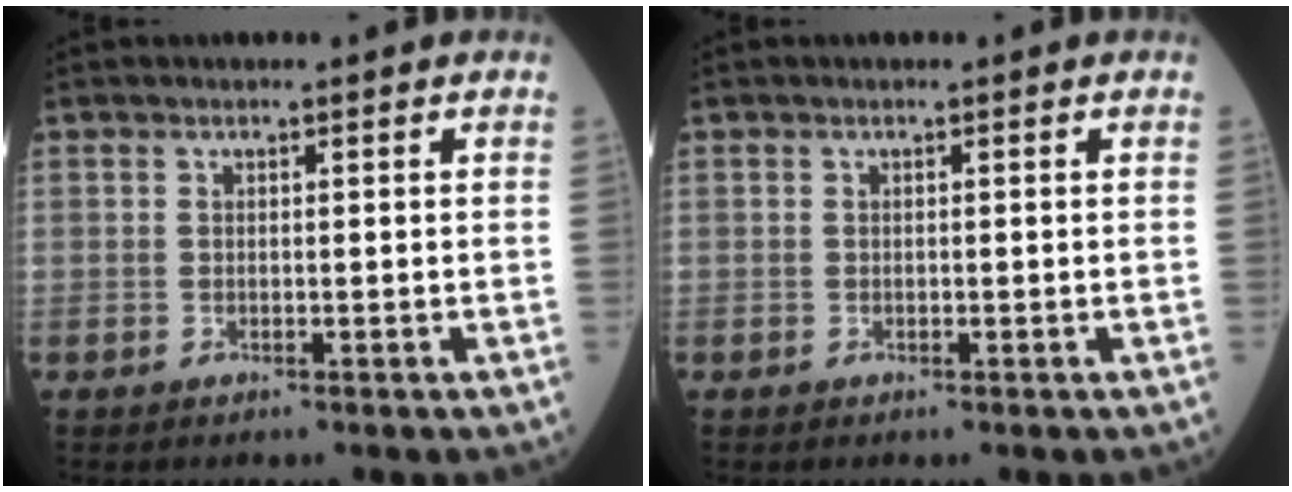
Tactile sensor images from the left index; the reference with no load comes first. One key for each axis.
{"total": 0.0}